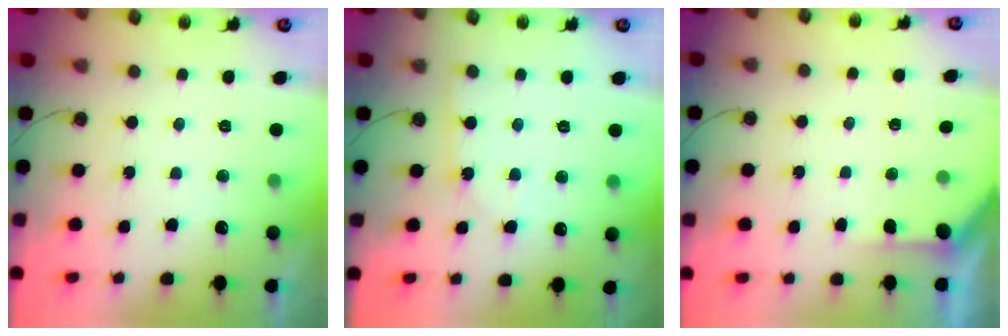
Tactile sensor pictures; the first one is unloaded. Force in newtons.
{"total": 5.0, "press": 5.0, "slide": 0.5}
{"total": 1.2, "press": 1.2, "slide": 0.1}